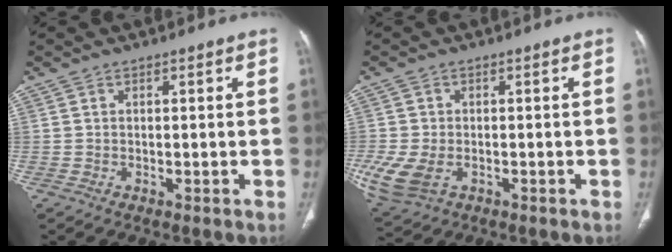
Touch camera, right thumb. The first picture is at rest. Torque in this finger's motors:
{"motor_torque": [3.03, 1.98, 0.17, -0.51, 0.13]}